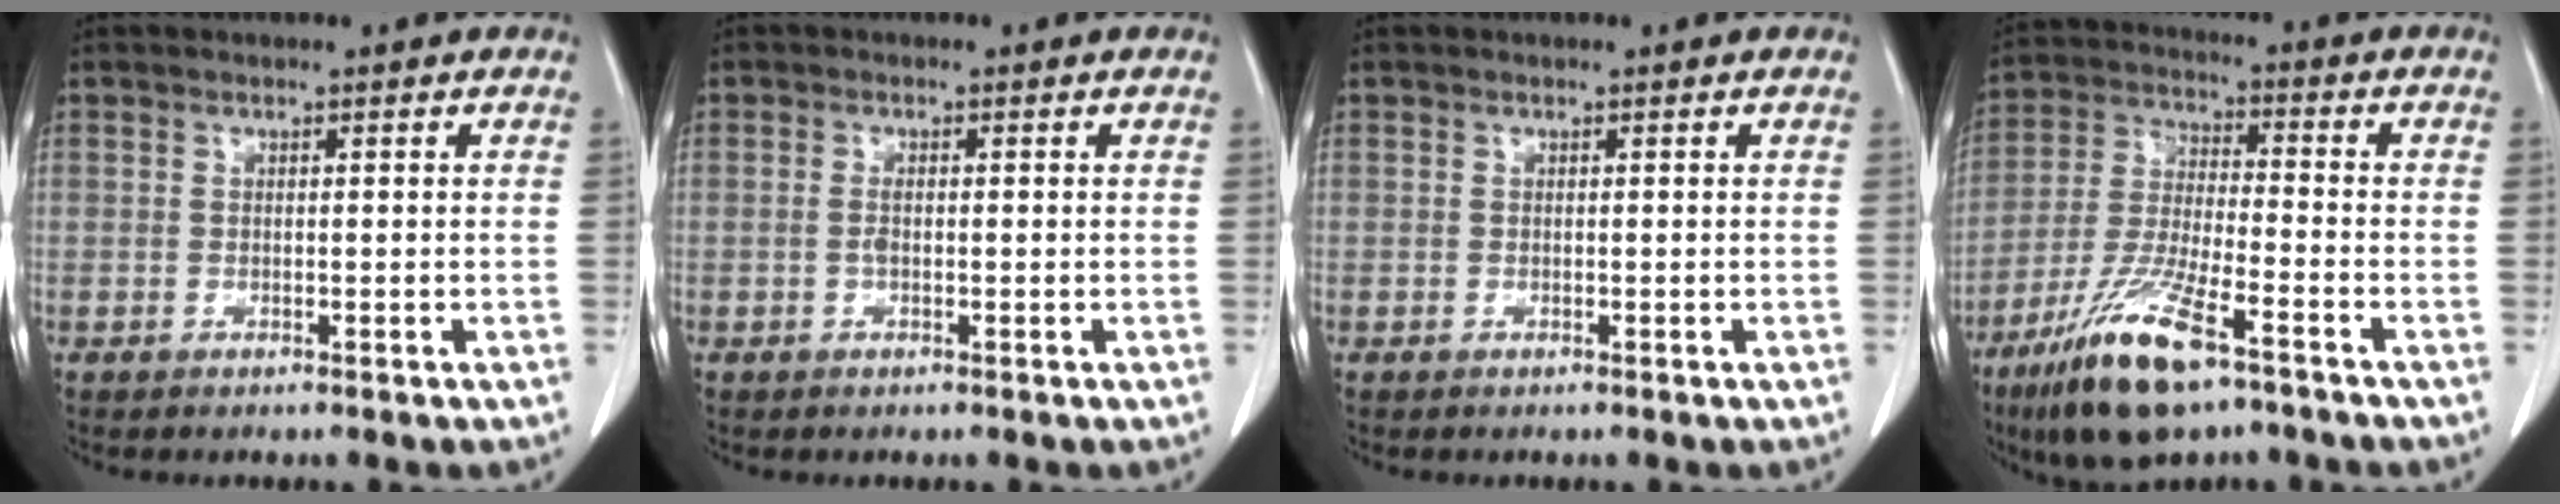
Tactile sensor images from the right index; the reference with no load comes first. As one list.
[{"total": 1.0, "force": [-0.2, 0.3, 1.0], "torque": [-0.021, 0.001, -0.004]}, {"total": 0.0}, {"total": 13.9, "force": [-8.7, 2.6, 10.6], "torque": [-0.215, -0.029, -0.156]}]